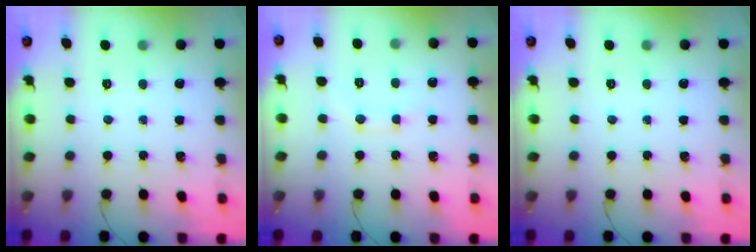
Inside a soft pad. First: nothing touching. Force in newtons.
{"total": 5.9, "press": 5.7, "slide": 1.6}
{"total": 0.0}